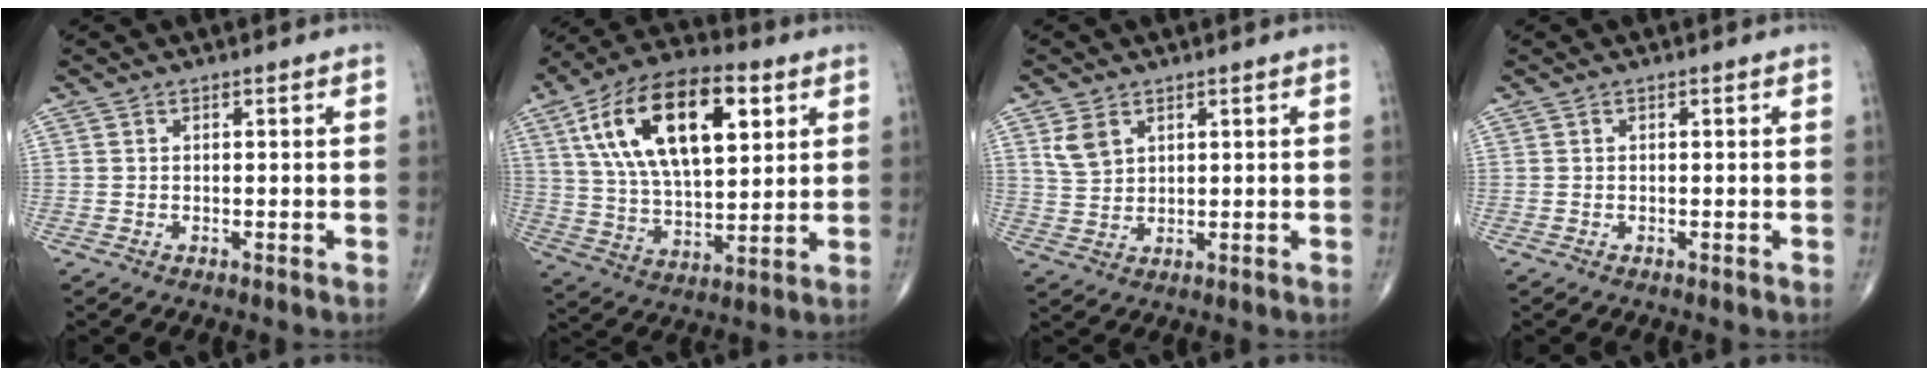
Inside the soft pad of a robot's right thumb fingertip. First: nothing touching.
{"total": 22.5, "force": [8.0, 10.7, 18.1], "torque": [-0.306, -0.008, 0.138]}
{"total": 4.5, "force": [2.3, 2.9, 2.5], "torque": [-0.043, -0.008, 0.053]}
{"total": 0.0}